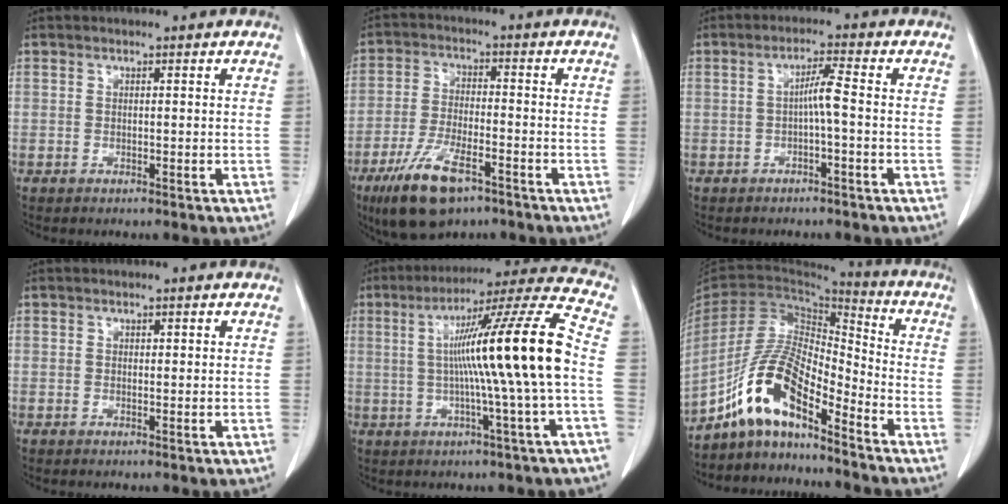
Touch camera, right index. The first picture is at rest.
{"total": 10.8, "force": [-6.6, 3.4, 7.8], "torque": [-0.158, -0.016, -0.115]}
{"total": 3.3, "force": [-0.5, -0.1, 3.3], "torque": [-0.057, 0.008, -0.007]}
{"total": 0.7, "force": [0.3, 0.3, 0.5], "torque": [-0.003, 0.000, 0.004]}
{"total": 17.1, "force": [0.0, -2.2, 17.0], "torque": [-0.260, 0.013, -0.008]}
{"total": 11.5, "force": [-8.1, 2.8, 7.6], "torque": [-0.162, 0.022, -0.152]}